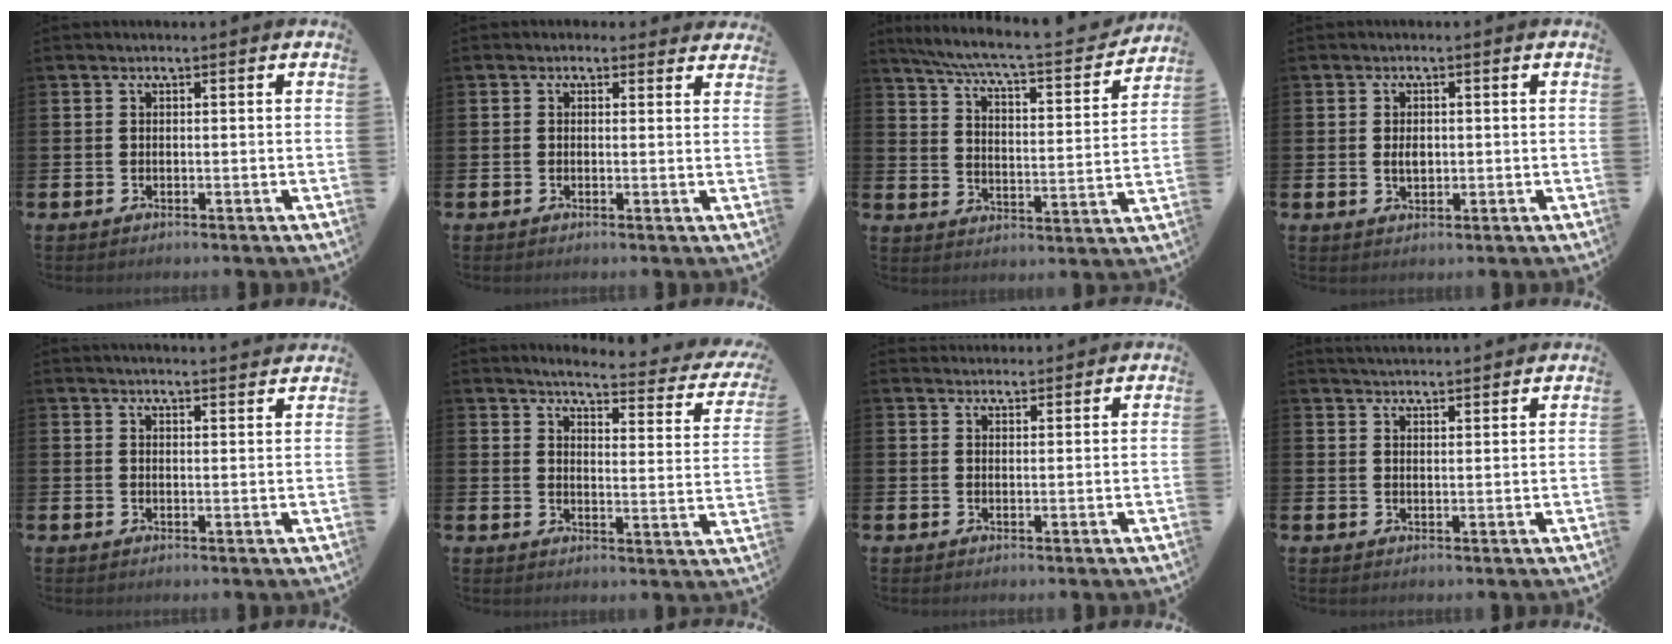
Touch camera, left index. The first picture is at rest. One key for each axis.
{"total": 1.2, "fx": 1.0, "fy": 0.7, "fz": 0.0, "tx": 0.001, "ty": 0.003, "tz": 0.017}
{"total": 7.1, "fx": 6.4, "fy": 0.3, "fz": 2.9, "tx": -0.080, "ty": -0.049, "tz": 0.105}
{"total": 2.1, "fx": 0.1, "fy": 1.3, "fz": 1.6, "tx": -0.011, "ty": -0.002, "tz": -0.004}
{"total": 2.6, "fx": 2.6, "fy": -0.1, "fz": 0.0, "tx": 0.011, "ty": -0.021, "tz": 0.044}
{"total": 3.4, "fx": 3.2, "fy": 0.6, "fz": 1.1, "tx": -0.027, "ty": -0.036, "tz": 0.044}
{"total": 2.0, "fx": 2.0, "fy": 0.5, "fz": -0.1, "tx": 0.012, "ty": -0.012, "tz": 0.034}
{"total": 3.1, "fx": 3.1, "fy": 0.1, "fz": 0.1, "tx": -0.004, "ty": -0.015, "tz": 0.056}